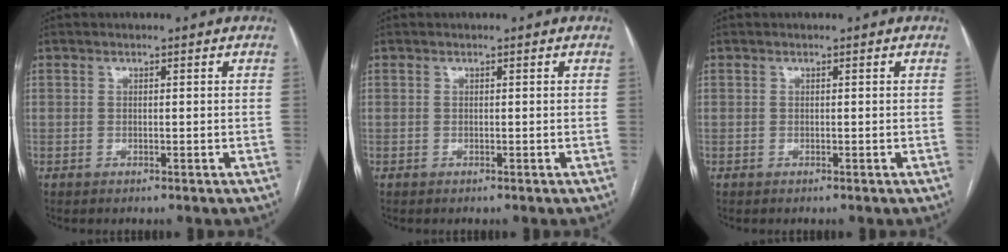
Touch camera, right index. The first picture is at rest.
{"total": 0.0}
{"total": 0.0}